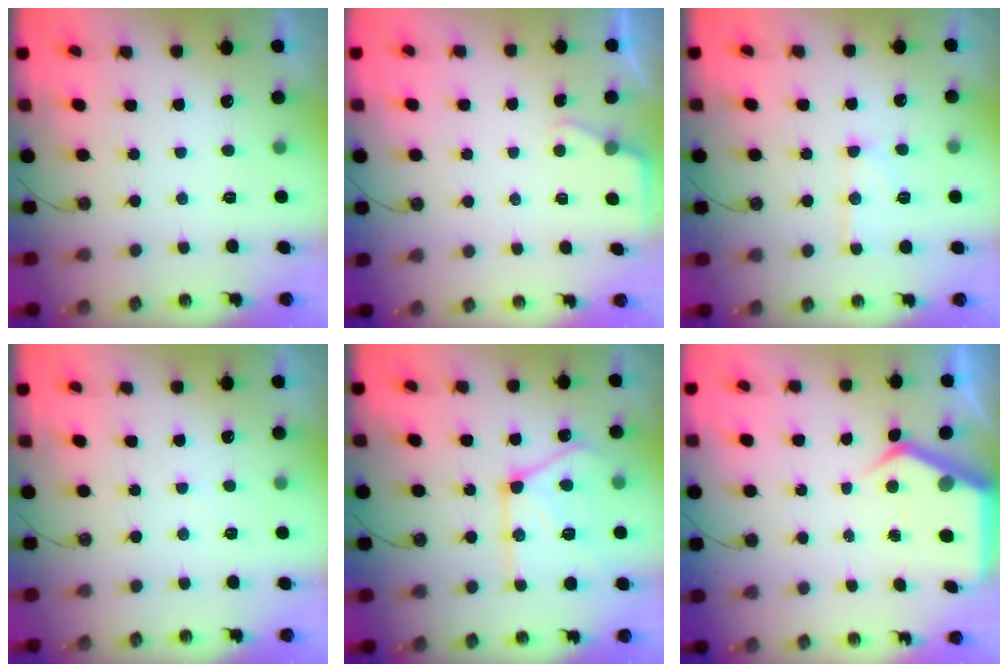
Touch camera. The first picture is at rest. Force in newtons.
{"total": 2.4, "press": 2.4, "slide": 0.3}
{"total": 12.2, "press": 12.1, "slide": 1.1}
{"total": 3.2, "press": 3.2, "slide": 0.6}
{"total": 18.7, "press": 18.7, "slide": 1.3}
{"total": 6.0, "press": 6.0, "slide": 0.3}